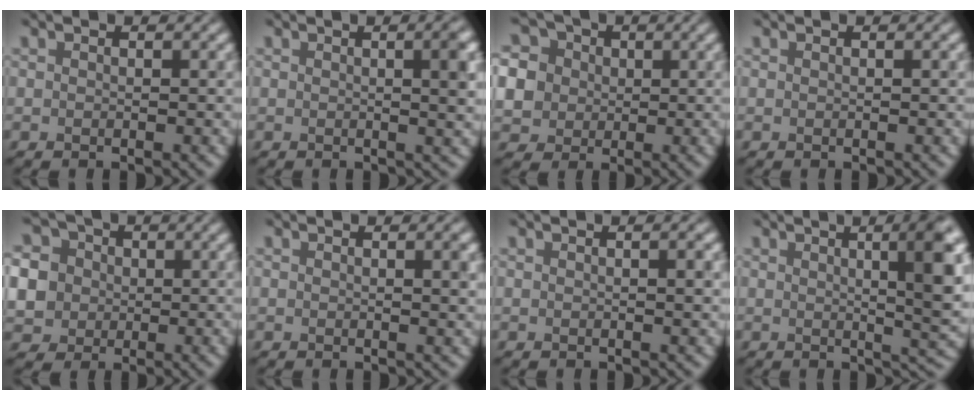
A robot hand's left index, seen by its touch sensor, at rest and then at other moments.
{"total": 3.9, "force": [0.4, 1.1, 3.7], "torque": [-0.038, 0.007, 0.003]}
{"total": 8.0, "force": [0.8, 7.5, 2.7], "torque": [-0.080, 0.026, 0.002]}
{"total": 0.0}
{"total": 8.5, "force": [-0.1, 8.1, 2.7], "torque": [-0.086, 0.016, -0.017]}
{"total": 1.7, "force": [0.3, 0.4, 1.7], "torque": [-0.019, 0.001, 0.003]}
{"total": 1.7, "force": [0.3, 0.3, 1.6], "torque": [-0.019, 0.002, 0.005]}
{"total": 8.6, "force": [1.5, 2.4, 8.1], "torque": [-0.076, 0.013, 0.017]}